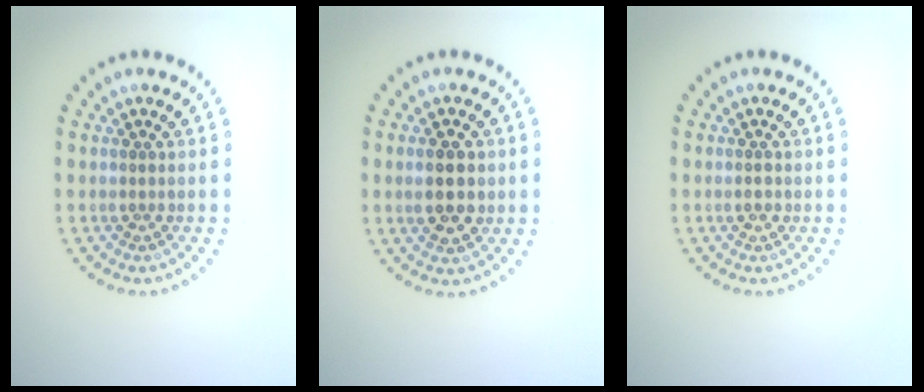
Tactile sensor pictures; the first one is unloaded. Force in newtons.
{"total": 3.1, "press": 3.1, "slide": 0.2}
{"total": 1.1, "press": 1.1, "slide": 0.1}